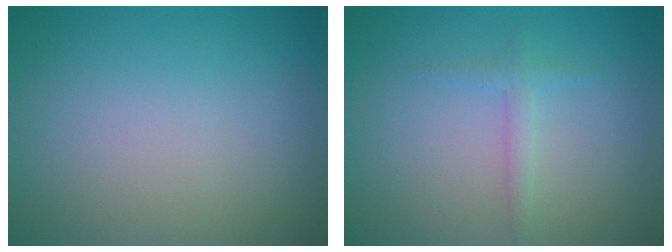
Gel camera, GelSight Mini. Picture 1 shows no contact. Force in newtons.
{"total": 1.3, "press": 1.3, "slide": 0.1}